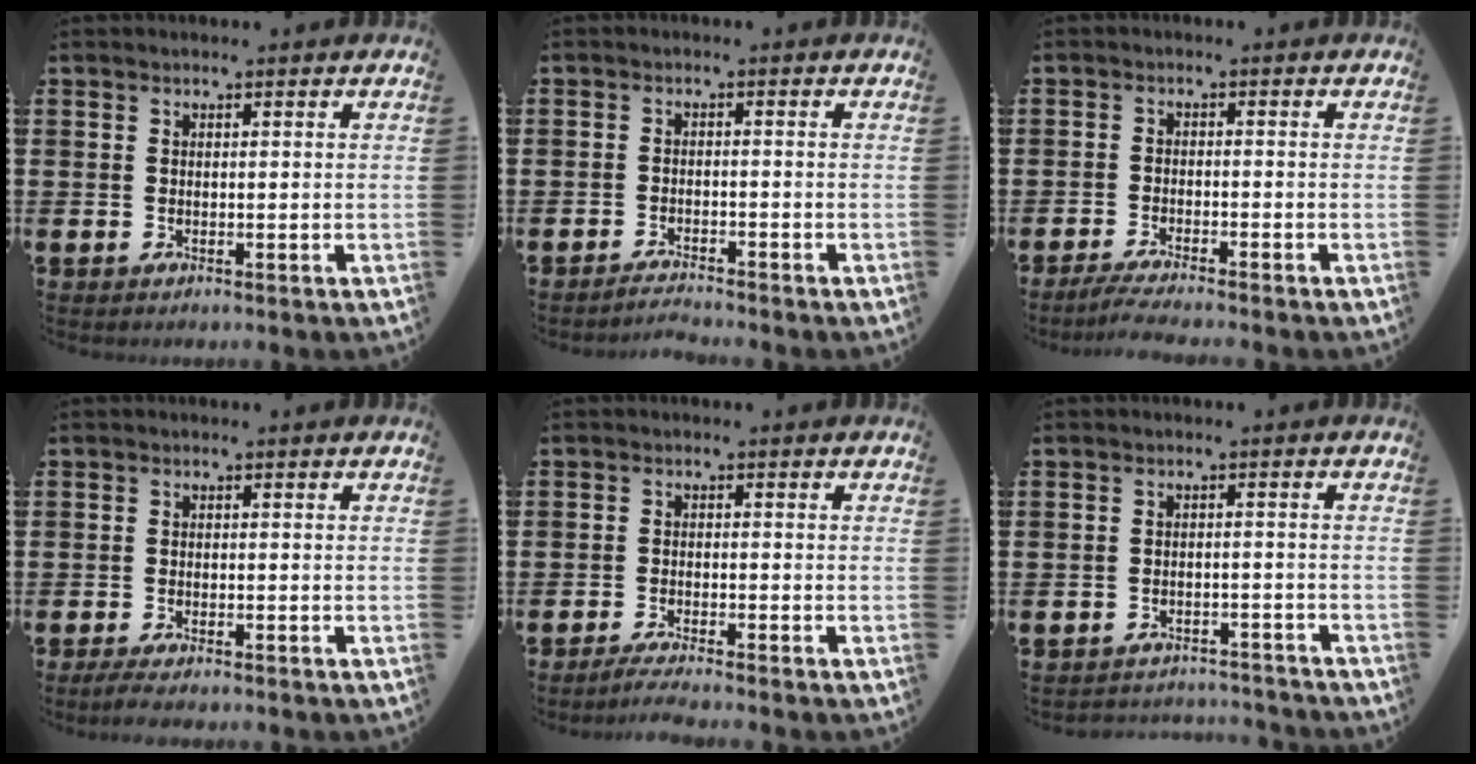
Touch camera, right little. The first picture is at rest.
{"total": 1.6, "force": [-1.6, -0.2, 0.2], "torque": [-0.005, 0.003, -0.032]}
{"total": 2.4, "force": [-2.0, -0.2, 1.2], "torque": [-0.019, -0.002, -0.037]}
{"total": 1.5, "force": [-1.2, 0.1, 0.8], "torque": [-0.016, 0.001, -0.023]}
{"total": 2.0, "force": [-1.7, -0.2, 0.9], "torque": [-0.014, 0.002, -0.033]}
{"total": 2.1, "force": [-2.1, 0.1, -0.2], "torque": [-0.004, 0.003, -0.047]}